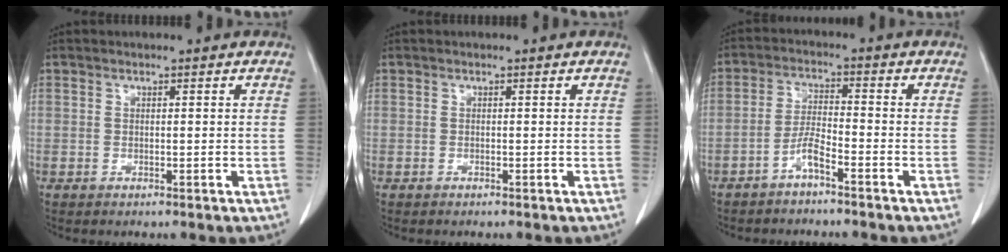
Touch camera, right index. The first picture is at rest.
{"total": 0.0}
{"total": 3.9, "force": [-2.8, 0.3, 2.7], "torque": [-0.058, 0.007, -0.057]}